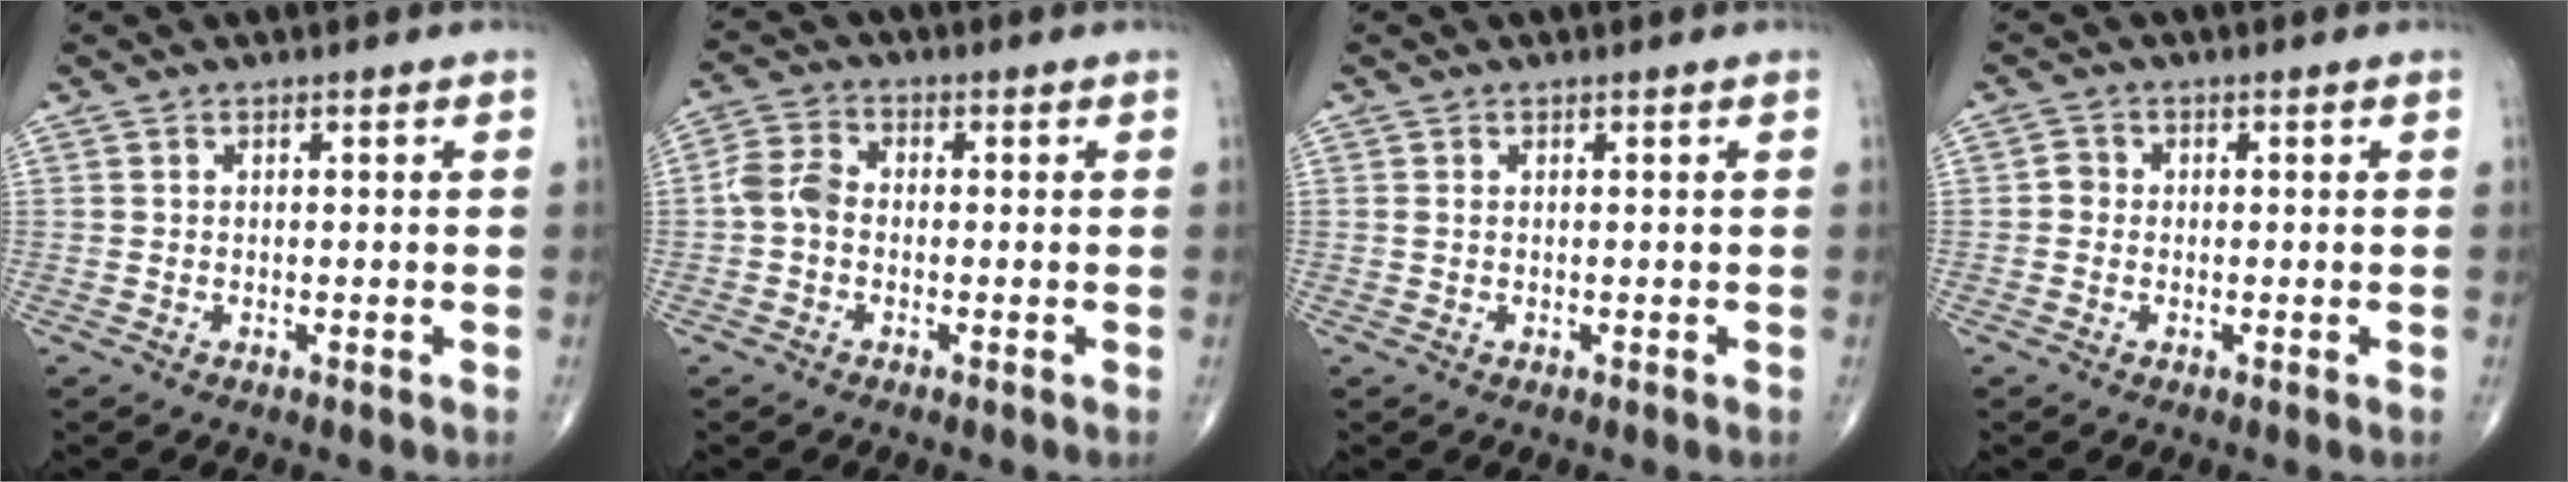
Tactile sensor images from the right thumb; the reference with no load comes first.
{"total": 5.0, "force": [-0.7, 3.4, 3.6], "torque": [-0.070, 0.014, -0.025]}
{"total": 0.5, "force": [0.1, 0.2, 0.4], "torque": [-0.012, 0.004, 0.004]}
{"total": 1.7, "force": [-0.2, 1.5, 0.7], "torque": [0.000, 0.006, -0.009]}